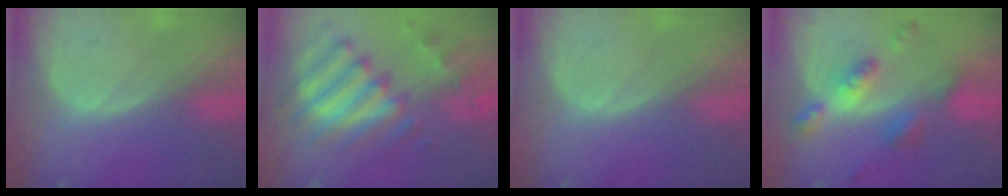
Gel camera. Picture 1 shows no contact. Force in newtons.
{"total": 11.9, "press": 10.3, "slide": 5.9}
{"total": 0.0}
{"total": 7.1, "press": 7.0, "slide": 0.6}